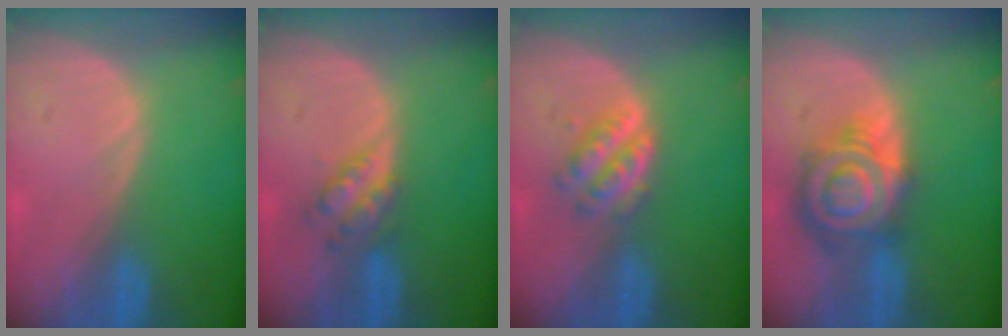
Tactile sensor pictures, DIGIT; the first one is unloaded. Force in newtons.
{"total": 3.7, "press": 3.7, "slide": 0.3}
{"total": 4.8, "press": 4.4, "slide": 2.1}
{"total": 9.3, "press": 9.2, "slide": 0.6}